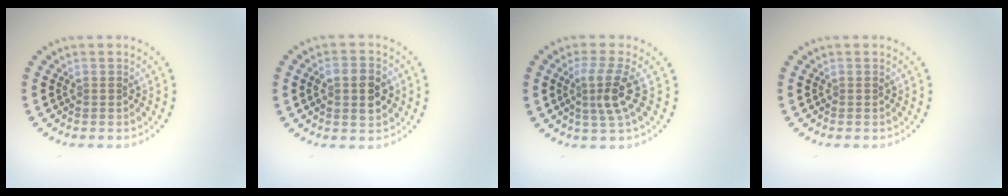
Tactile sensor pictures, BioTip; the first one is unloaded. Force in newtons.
{"total": 3.9, "press": 3.9, "slide": 0.4}
{"total": 3.1, "press": 2.2, "slide": 2.1}
{"total": 0.0}